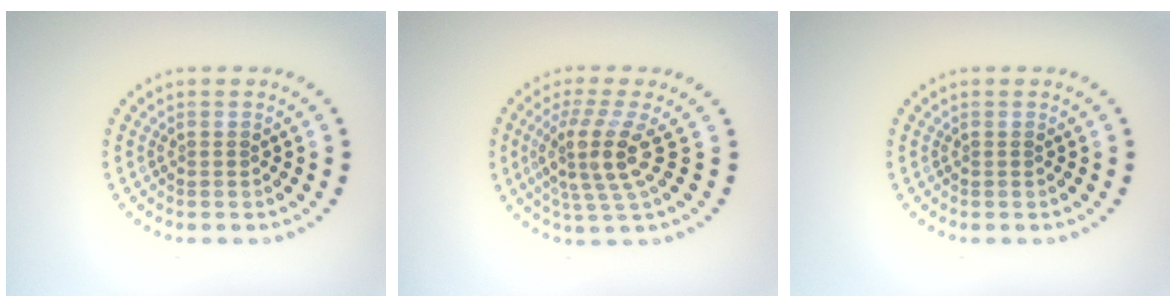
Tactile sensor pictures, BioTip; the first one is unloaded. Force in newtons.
{"total": 4.1, "press": 3.0, "slide": 2.8}
{"total": 0.0}